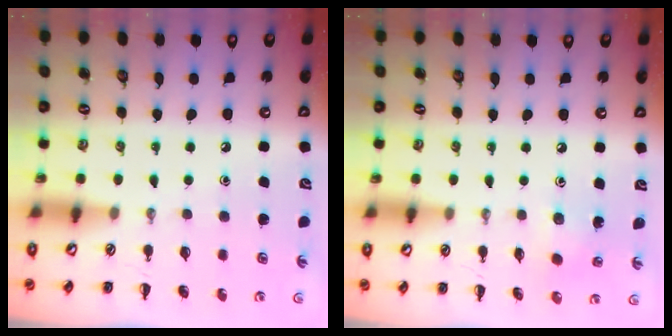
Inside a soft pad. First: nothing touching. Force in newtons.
{"total": 2.9, "press": 2.8, "slide": 0.6}